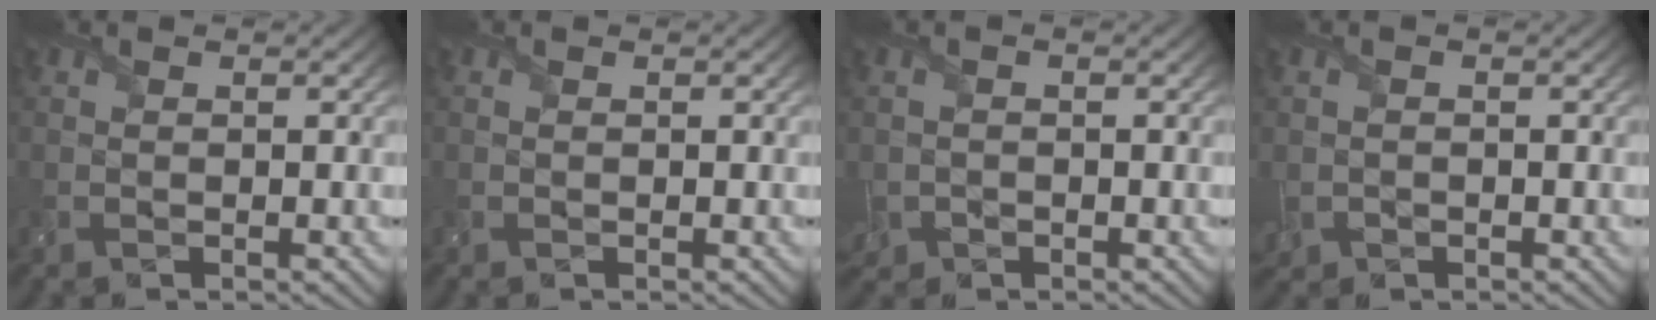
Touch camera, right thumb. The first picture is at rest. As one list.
[{"total": 0.0}, {"total": 2.6, "force": [-1.2, 2.0, 1.0], "torque": [-0.030, -0.013, -0.027]}, {"total": 1.9, "force": [-0.7, 1.5, 0.8], "torque": [-0.029, -0.010, -0.015]}]